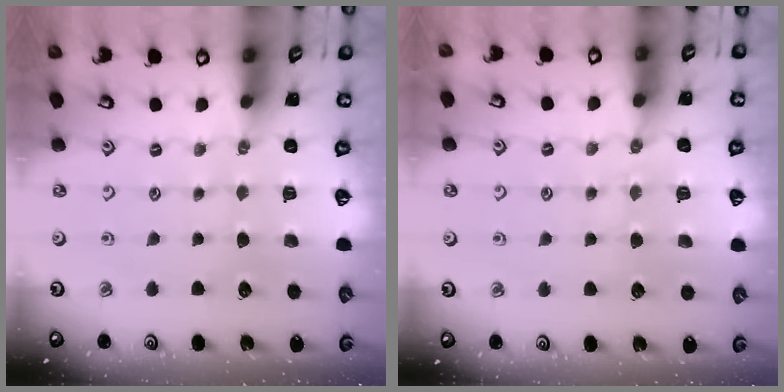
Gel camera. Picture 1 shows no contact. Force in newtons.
{"total": 5.9, "press": 5.9, "slide": 0.7}